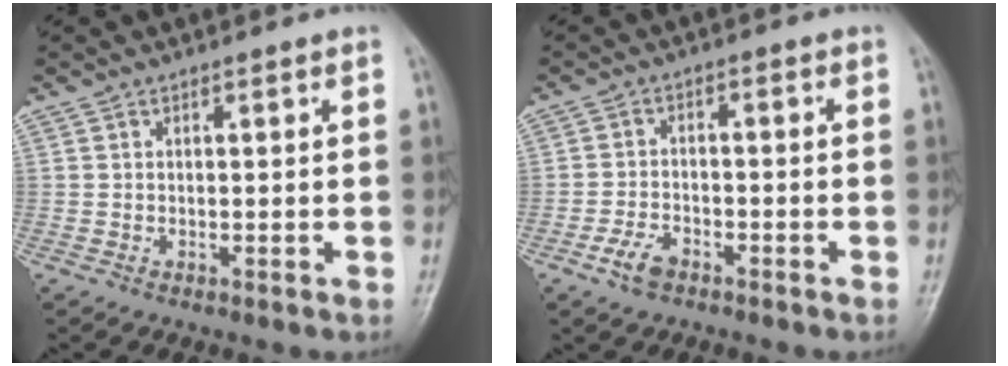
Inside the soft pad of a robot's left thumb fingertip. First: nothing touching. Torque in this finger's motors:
{"motor_torque": [-0.28, 0.51, 0.38, 0.27, 0.04]}